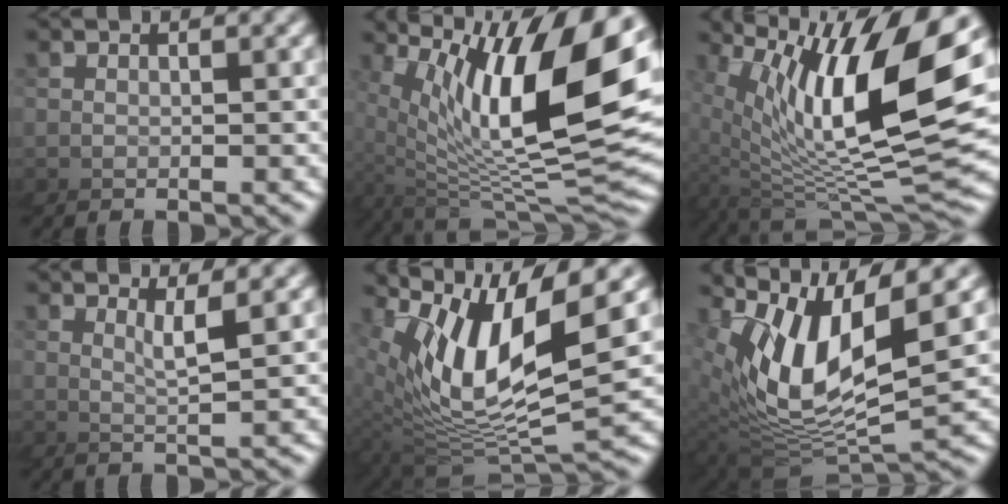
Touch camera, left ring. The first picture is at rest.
{"total": 11.0, "force": [3.9, 3.7, 9.6], "torque": [-0.159, 0.024, 0.057]}
{"total": 9.9, "force": [3.6, 3.1, 8.7], "torque": [-0.146, 0.025, 0.051]}
{"total": 4.3, "force": [2.7, -3.2, -0.8], "torque": [-0.016, 0.020, 0.038]}
{"total": 7.6, "force": [2.8, 4.0, 5.8], "torque": [-0.147, 0.026, 0.029]}
{"total": 6.6, "force": [2.4, 4.1, 4.6], "torque": [-0.131, 0.024, 0.022]}